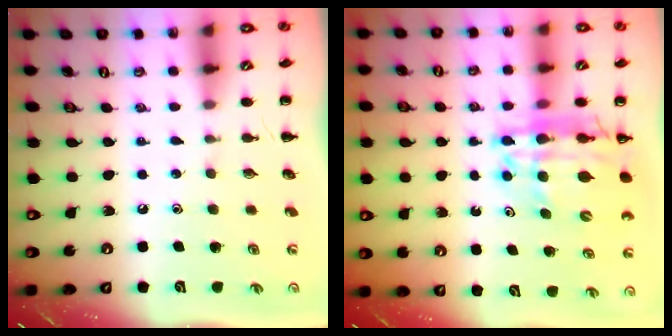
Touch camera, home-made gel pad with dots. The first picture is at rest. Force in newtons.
{"total": 16.8, "press": 16.2, "slide": 4.5}